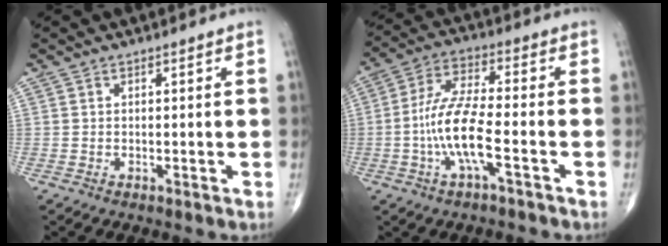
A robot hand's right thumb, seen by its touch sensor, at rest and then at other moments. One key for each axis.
{"total": 11.1, "fx": -3.2, "fy": 2.8, "fz": 10.2, "tx": -0.224, "ty": 0.031, "tz": -0.063}